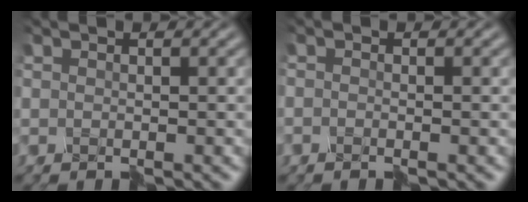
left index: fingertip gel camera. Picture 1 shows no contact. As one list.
[{"total": 1.1, "force": [-0.9, -0.3, -0.4], "torque": [0.009, -0.003, -0.015]}]